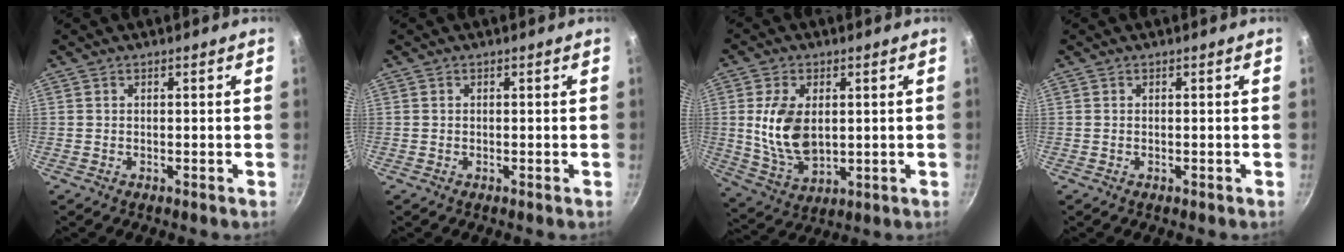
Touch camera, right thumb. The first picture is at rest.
{"total": 0.0}
{"total": 11.8, "force": [1.3, 7.2, 9.2], "torque": [-0.167, -0.019, 0.035]}
{"total": 0.0}